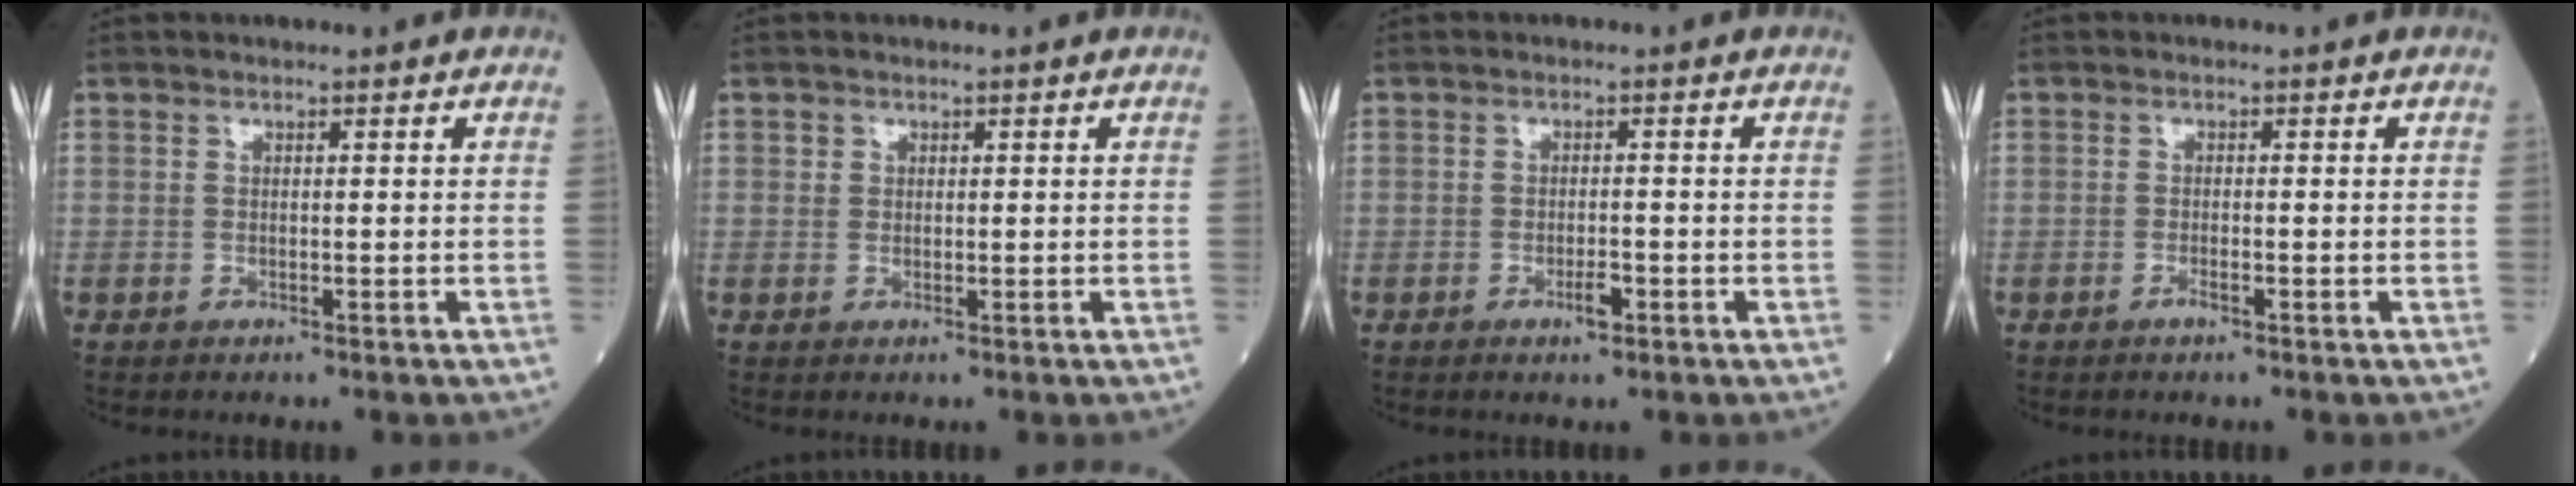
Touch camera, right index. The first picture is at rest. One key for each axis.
{"total": 0.9, "fx": 0.4, "fy": 0.8, "fz": 0.1, "tx": 0.009, "ty": 0.002, "tz": 0.002}
{"total": 1.9, "fx": -1.0, "fy": 0.5, "fz": 1.6, "tx": -0.026, "ty": 0.001, "tz": -0.016}
{"total": 0.9, "fx": -0.6, "fy": 0.0, "fz": 0.7, "tx": -0.017, "ty": 0.000, "tz": -0.011}